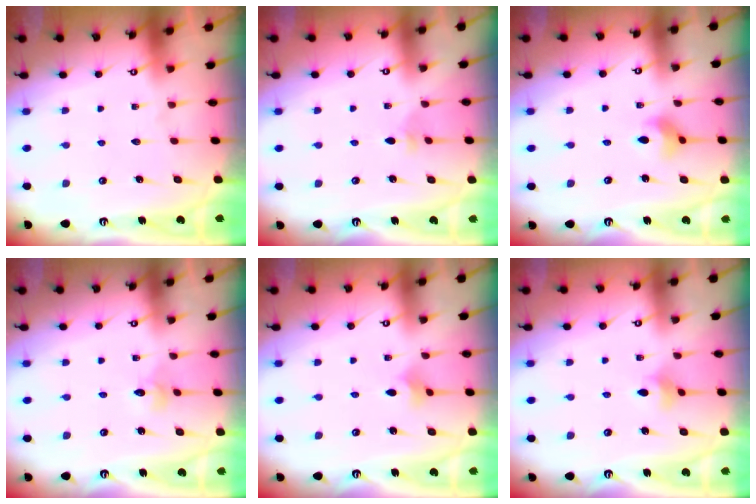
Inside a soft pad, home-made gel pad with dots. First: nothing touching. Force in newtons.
{"total": 2.2, "press": 2.2, "slide": 0.5}
{"total": 3.8, "press": 3.8, "slide": 0.5}
{"total": 2.4, "press": 2.4, "slide": 0.3}
{"total": 2.5, "press": 2.5, "slide": 0.5}
{"total": 3.9, "press": 3.8, "slide": 0.7}